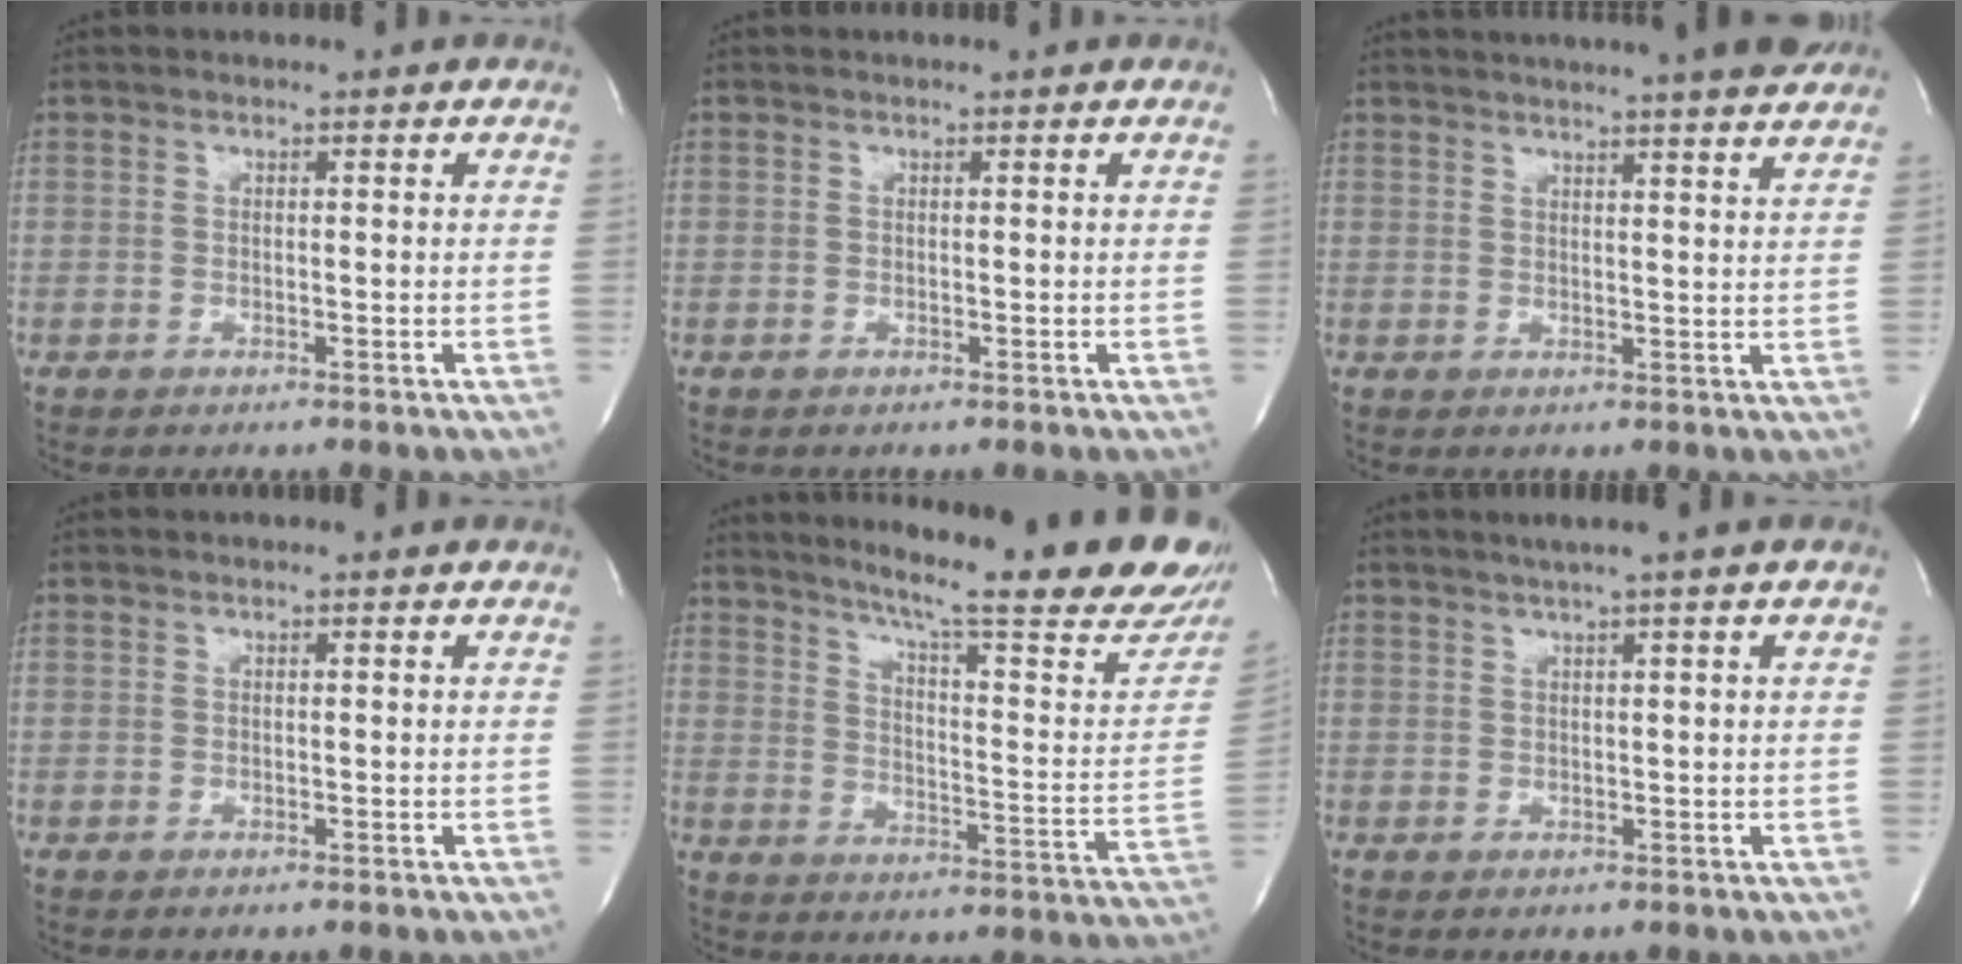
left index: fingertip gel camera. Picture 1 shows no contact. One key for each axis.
{"total": 0.8, "fx": 0.8, "fy": 0.0, "fz": 0.2, "tx": -0.006, "ty": 0.005, "tz": 0.009}
{"total": 15.4, "fx": 13.8, "fy": 0.2, "fz": 6.9, "tx": -0.113, "ty": 0.010, "tz": 0.172}
{"total": 0.0}
{"total": 28.3, "fx": 23.0, "fy": 2.1, "fz": 16.4, "tx": -0.228, "ty": -0.076, "tz": 0.288}
{"total": 2.7, "fx": 1.9, "fy": -0.8, "fz": 1.7, "tx": -0.028, "ty": 0.004, "tz": 0.034}